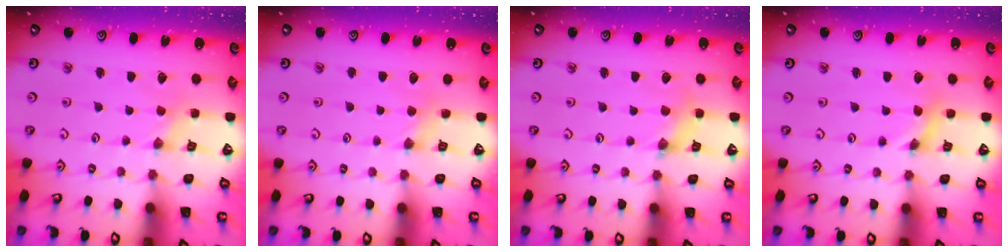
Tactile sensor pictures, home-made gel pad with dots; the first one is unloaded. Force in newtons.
{"total": 2.8, "press": 2.7, "slide": 0.5}
{"total": 2.4, "press": 2.3, "slide": 0.4}
{"total": 1.4, "press": 1.4, "slide": 0.2}